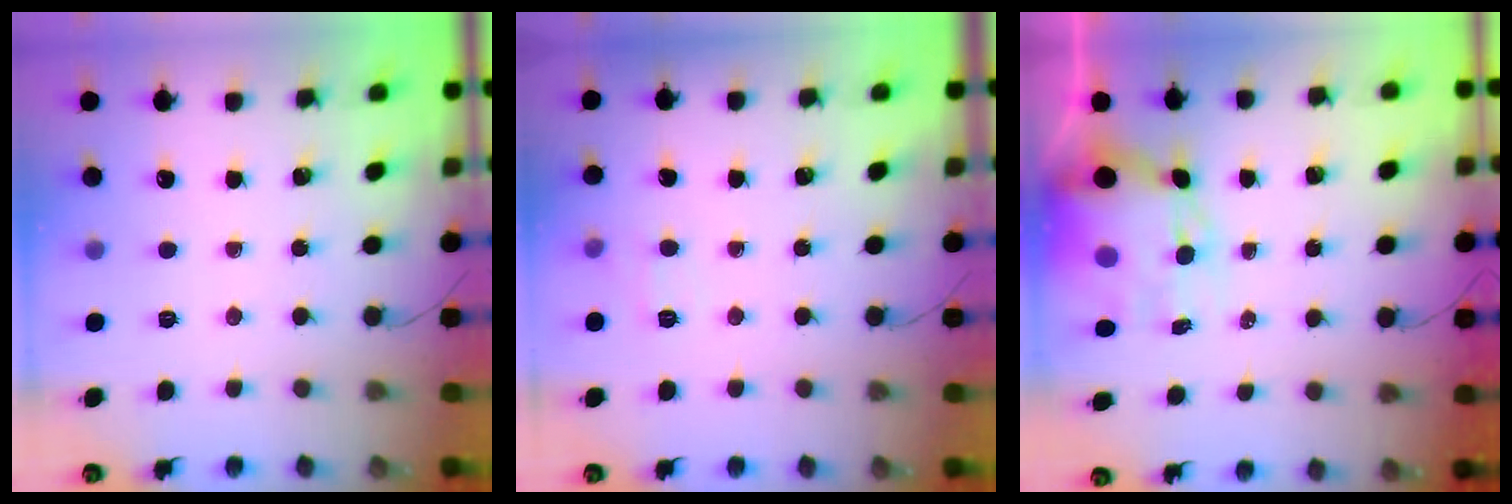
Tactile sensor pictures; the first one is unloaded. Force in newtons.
{"total": 5.6, "press": 5.3, "slide": 1.8}
{"total": 10.2, "press": 9.8, "slide": 3.0}